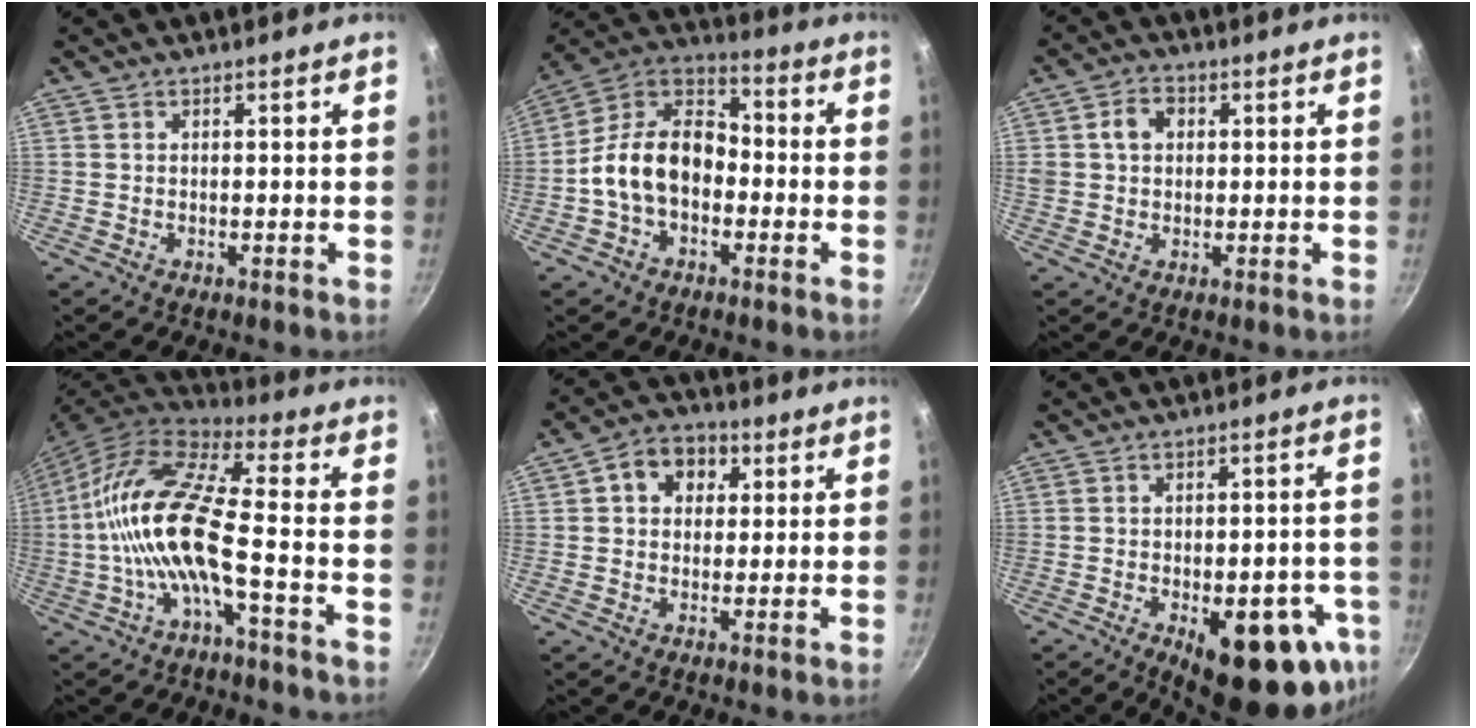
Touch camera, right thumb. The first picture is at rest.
{"total": 14.4, "force": [-2.8, 9.9, 10.0], "torque": [-0.145, 0.052, -0.073]}
{"total": 4.7, "force": [0.9, 3.8, 2.7], "torque": [-0.024, 0.009, 0.010]}
{"total": 15.9, "force": [-3.4, 4.5, 14.8], "torque": [-0.297, 0.040, -0.077]}
{"total": 8.2, "force": [2.4, 6.5, 4.4], "torque": [-0.037, 0.009, 0.023]}
{"total": 19.3, "force": [-7.8, 8.6, 15.5], "torque": [-0.146, 0.012, -0.093]}